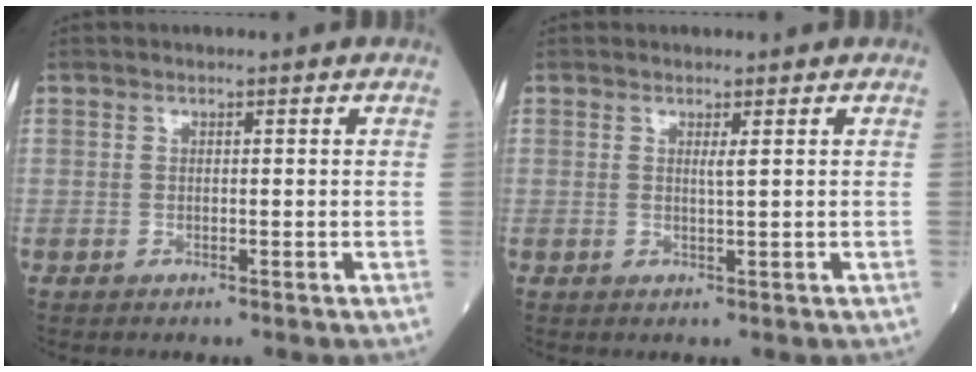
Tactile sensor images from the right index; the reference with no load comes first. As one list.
[{"total": 0.9, "force": [0.5, -0.3, 0.8], "torque": [-0.021, -0.004, 0.012]}]